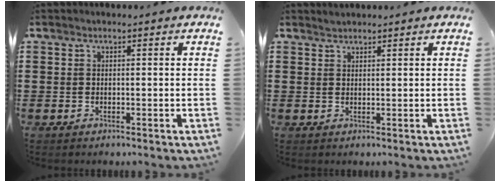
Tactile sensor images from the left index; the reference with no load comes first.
{"total": 1.2, "force": [1.2, 0.3, 0.0], "torque": [-0.003, 0.000, 0.023]}